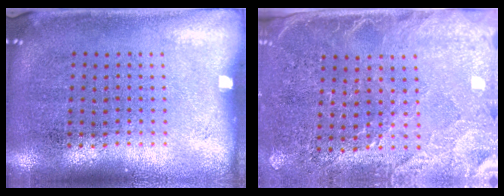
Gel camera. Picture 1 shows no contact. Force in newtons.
{"total": 3.1, "press": 2.8, "slide": 1.3}